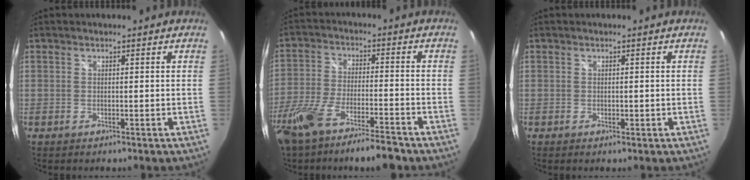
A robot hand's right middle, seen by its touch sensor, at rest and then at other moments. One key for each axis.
{"total": 14.7, "fx": -11.3, "fy": 2.6, "fz": 9.0, "tx": -0.200, "ty": -0.037, "tz": -0.202}
{"total": 0.7, "fx": -0.2, "fy": 0.5, "fz": 0.5, "tx": -0.007, "ty": -0.002, "tz": -0.004}